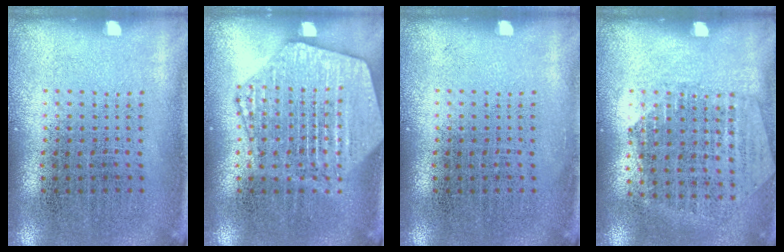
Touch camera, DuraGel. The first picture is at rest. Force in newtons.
{"total": 3.9, "press": 3.9, "slide": 0.4}
{"total": 0.0}
{"total": 1.3, "press": 1.2, "slide": 0.5}